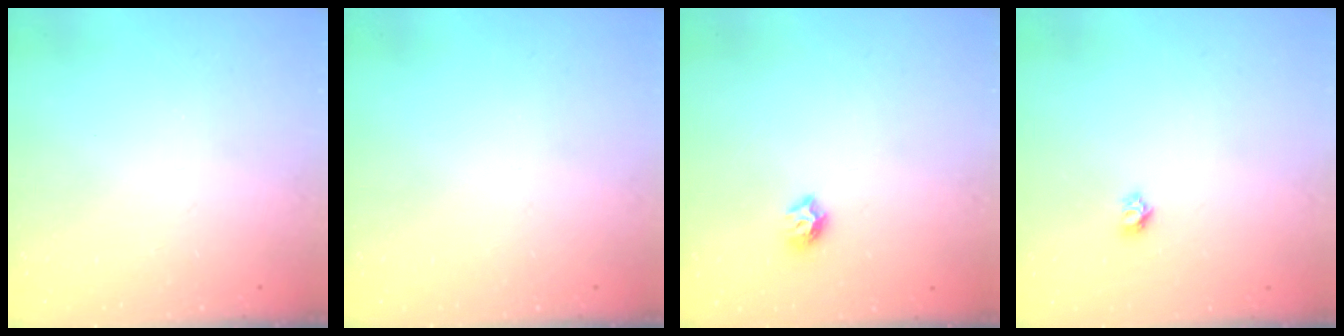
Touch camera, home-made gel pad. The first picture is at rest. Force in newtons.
{"total": 0.0}
{"total": 6.0, "press": 5.9, "slide": 0.8}
{"total": 3.7, "press": 3.7, "slide": 0.2}